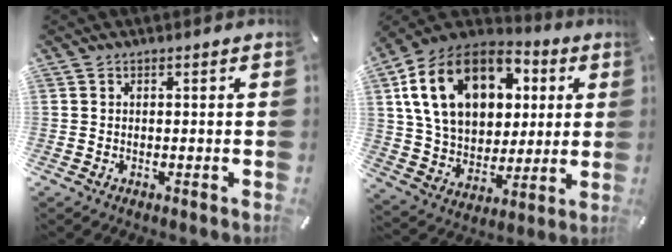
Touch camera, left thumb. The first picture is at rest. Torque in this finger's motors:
{"motor_torque": [1.45, 1.27, 1.19, -0.18, 0.67]}